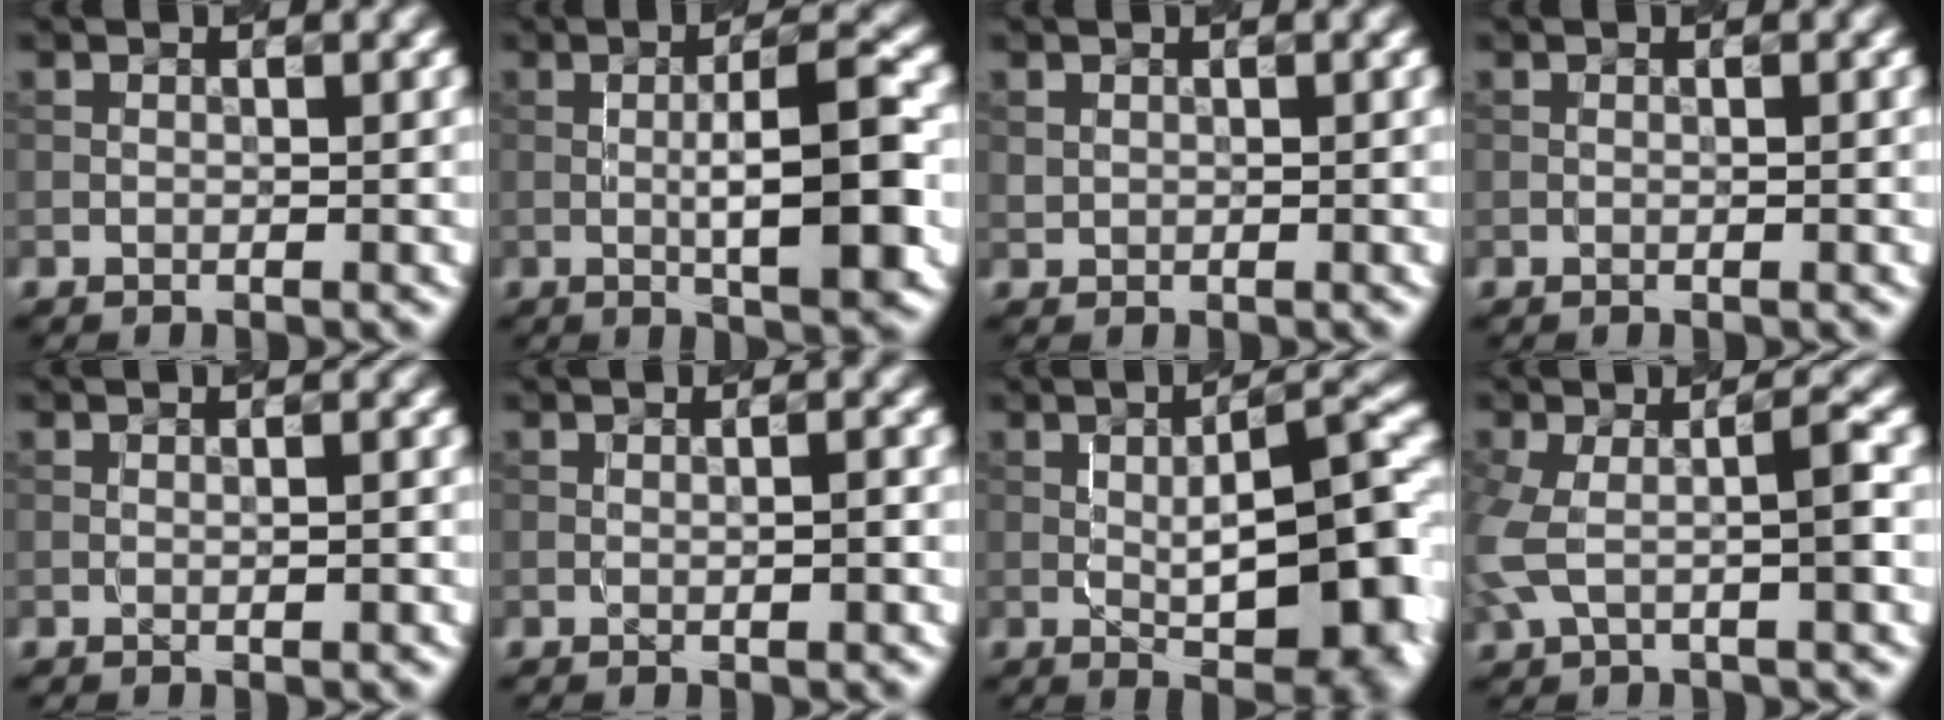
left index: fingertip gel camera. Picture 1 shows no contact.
{"total": 8.2, "force": [-0.6, 1.7, 8.0], "torque": [-0.117, 0.007, -0.010]}
{"total": 0.5, "force": [0.3, 0.4, 0.1], "torque": [-0.002, -0.001, 0.009]}
{"total": 0.0}
{"total": 0.9, "force": [0.0, 0.1, 0.8], "torque": [-0.015, -0.002, -0.004]}
{"total": 1.3, "force": [0.0, 0.2, 1.2], "torque": [-0.017, -0.002, -0.003]}
{"total": 9.8, "force": [-0.9, 3.0, 9.2], "torque": [-0.122, 0.004, -0.014]}
{"total": 4.6, "force": [-0.3, 1.5, 4.4], "torque": [-0.097, 0.001, -0.011]}